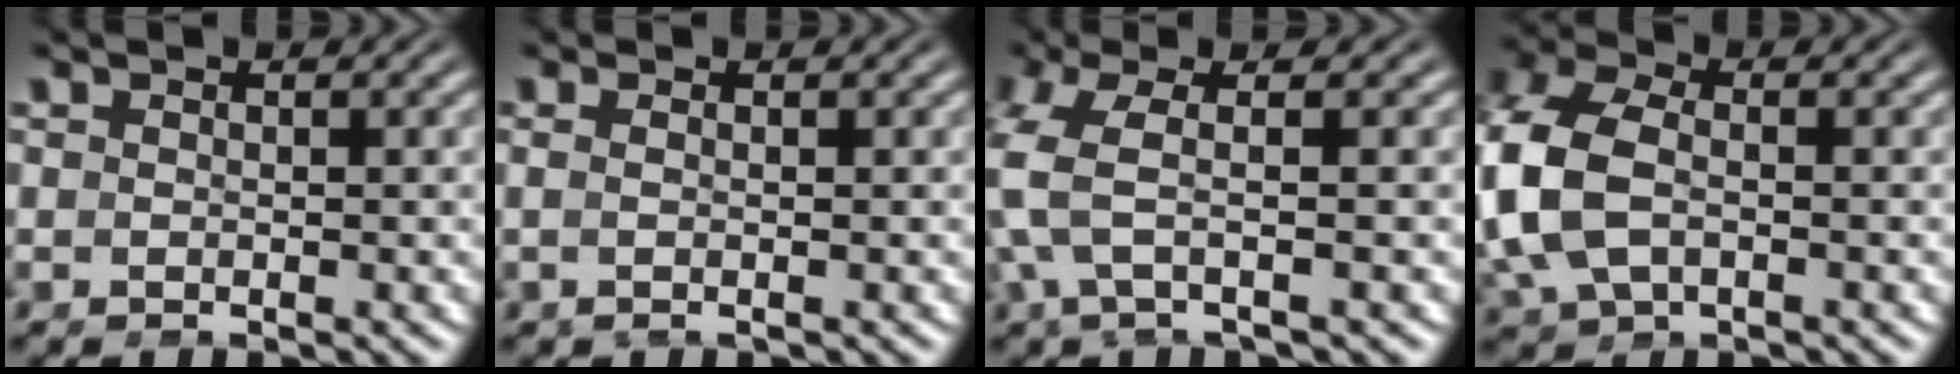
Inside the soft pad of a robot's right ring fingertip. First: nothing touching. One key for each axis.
{"total": 0.6, "fx": 0.2, "fy": -0.3, "fz": 0.5, "tx": -0.014, "ty": 0.008, "tz": 0.003}
{"total": 5.5, "fx": 0.6, "fy": 3.1, "fz": 4.6, "tx": -0.105, "ty": 0.017, "tz": -0.006}
{"total": 7.6, "fx": -0.6, "fy": 6.1, "fz": 4.5, "tx": -0.151, "ty": -0.018, "tz": -0.005}